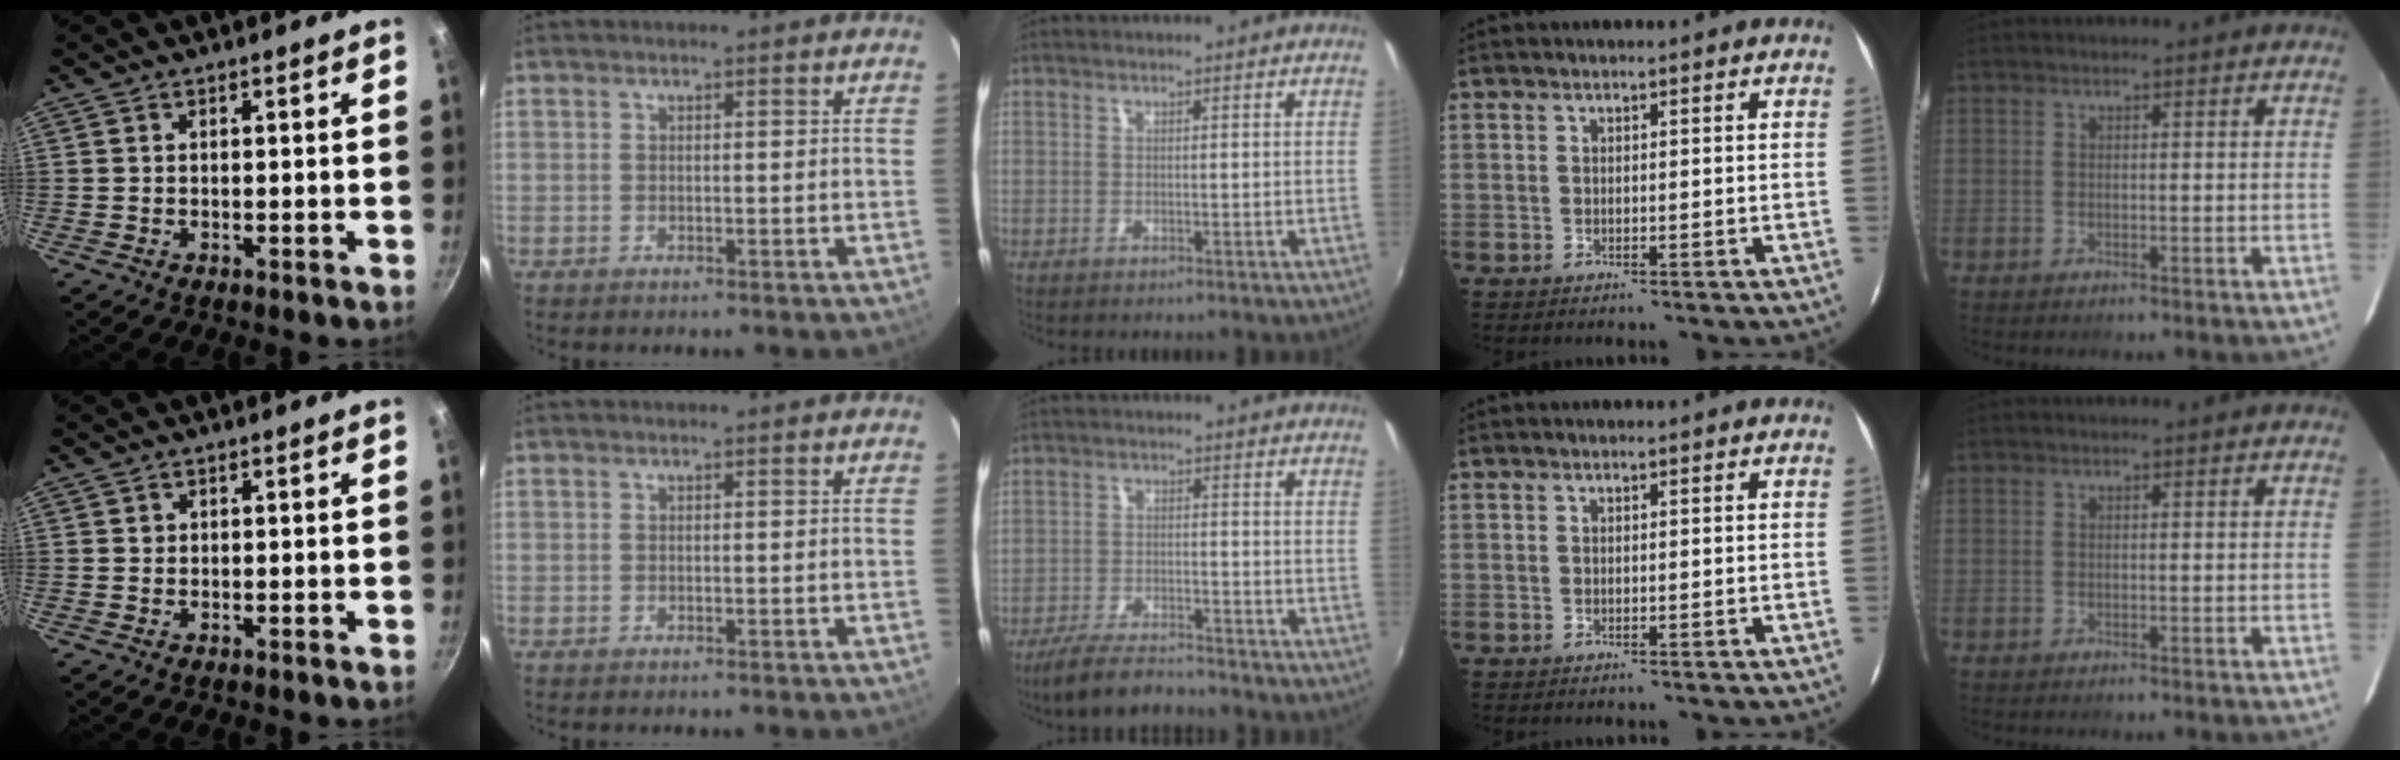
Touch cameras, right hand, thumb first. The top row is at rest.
{"thumb": {"total": 0.6, "force": [0.2, 0.6, 0.1], "torque": [0.004, 0.002, 0.002]}, "middle": {"total": 8.3, "force": [-7.4, 1.6, 3.5], "torque": [-0.090, -0.013, -0.131]}}